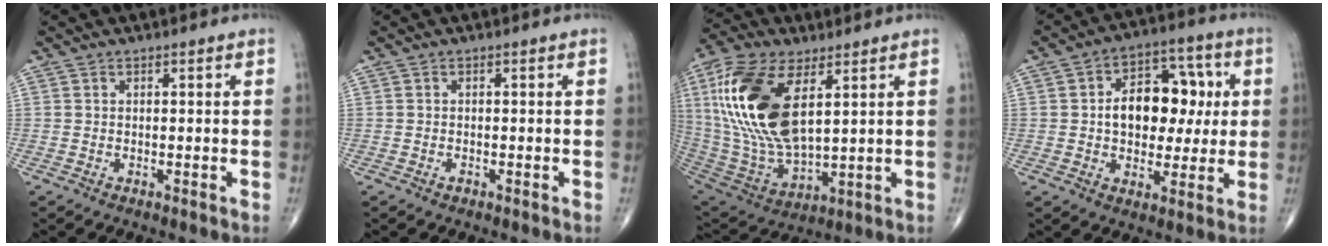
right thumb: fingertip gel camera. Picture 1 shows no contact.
{"total": 0.0}
{"total": 22.8, "force": [6.8, 10.9, 18.8], "torque": [-0.392, -0.028, 0.131]}
{"total": 14.6, "force": [1.3, 9.9, 10.7], "torque": [-0.110, 0.024, 0.018]}